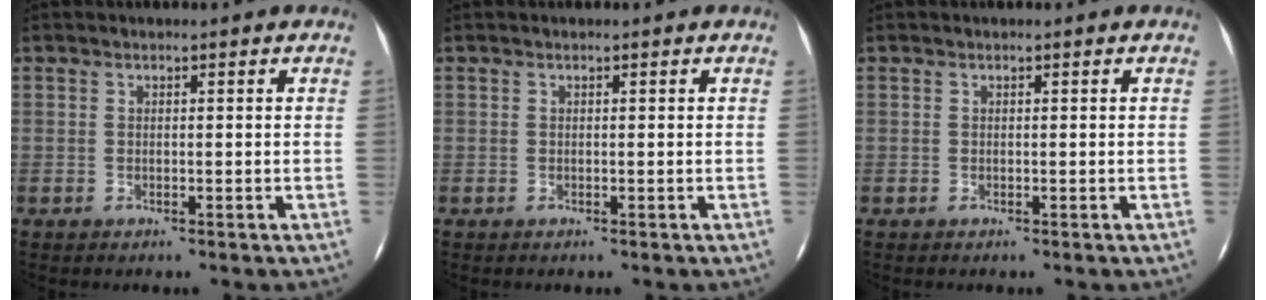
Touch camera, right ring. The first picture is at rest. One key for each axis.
{"total": 0.0}
{"total": 0.0}